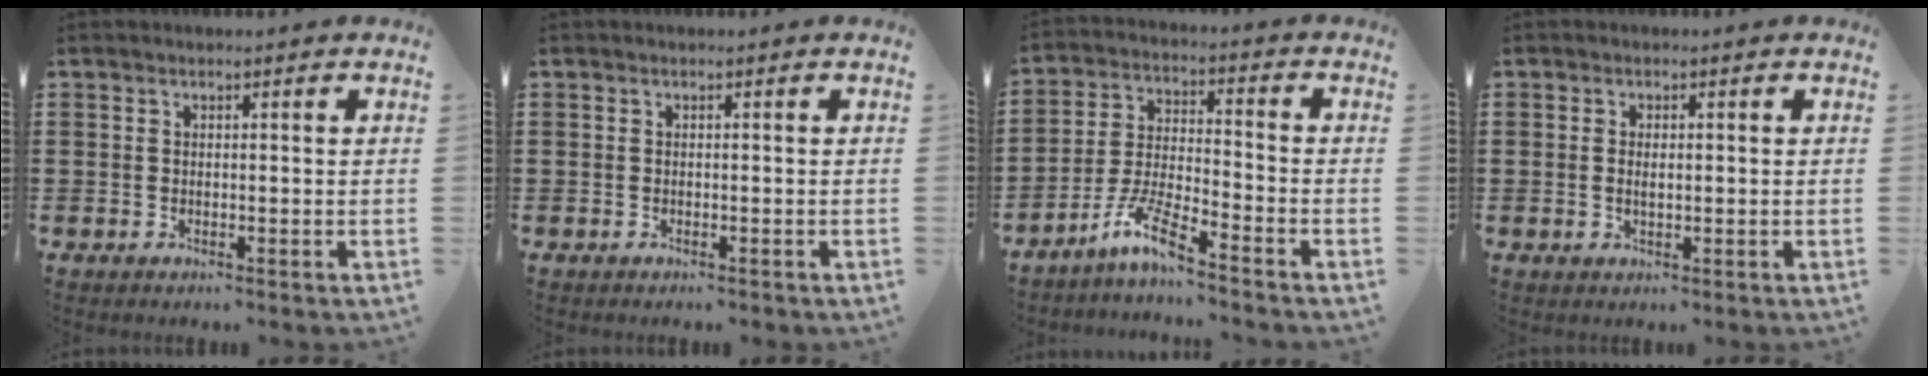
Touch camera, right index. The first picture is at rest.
{"total": 0.0}
{"total": 7.4, "force": [-6.0, 0.2, 4.4], "torque": [-0.106, -0.014, -0.119]}
{"total": 1.5, "force": [0.0, 0.6, 1.4], "torque": [-0.026, 0.002, -0.001]}